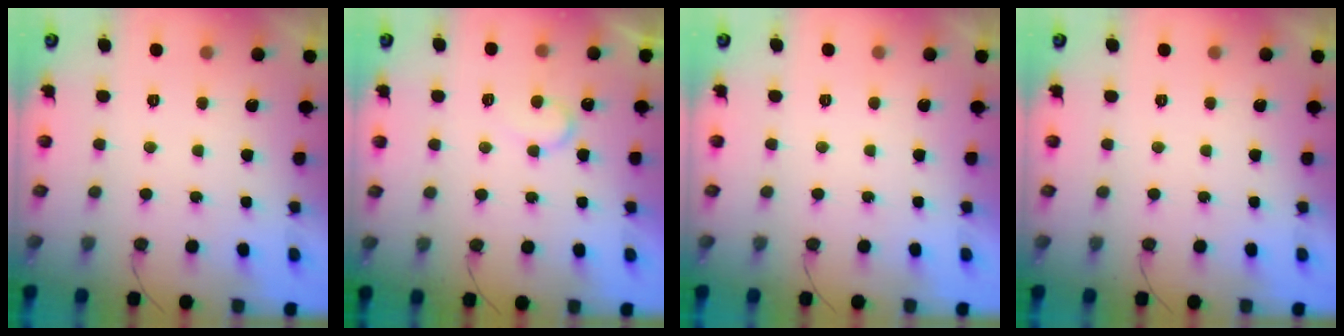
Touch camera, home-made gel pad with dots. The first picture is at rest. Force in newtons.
{"total": 6.7, "press": 6.7, "slide": 0.5}
{"total": 1.7, "press": 1.7, "slide": 0.0}
{"total": 0.0}